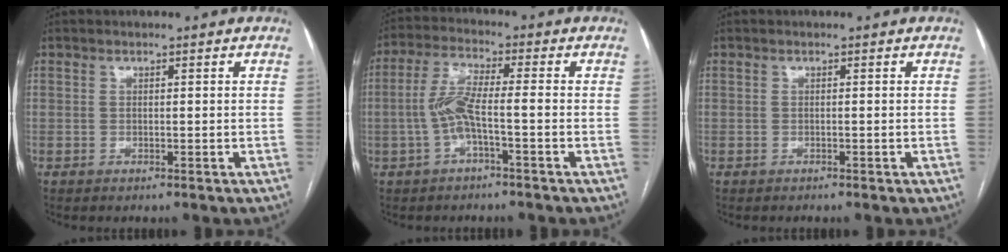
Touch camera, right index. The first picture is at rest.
{"total": 6.2, "force": [-1.5, 0.9, 6.0], "torque": [-0.130, 0.015, -0.032]}
{"total": 0.0}